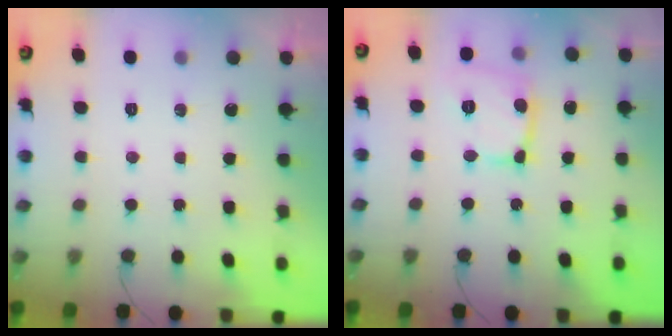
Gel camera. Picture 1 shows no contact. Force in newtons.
{"total": 12.5, "press": 12.4, "slide": 1.2}